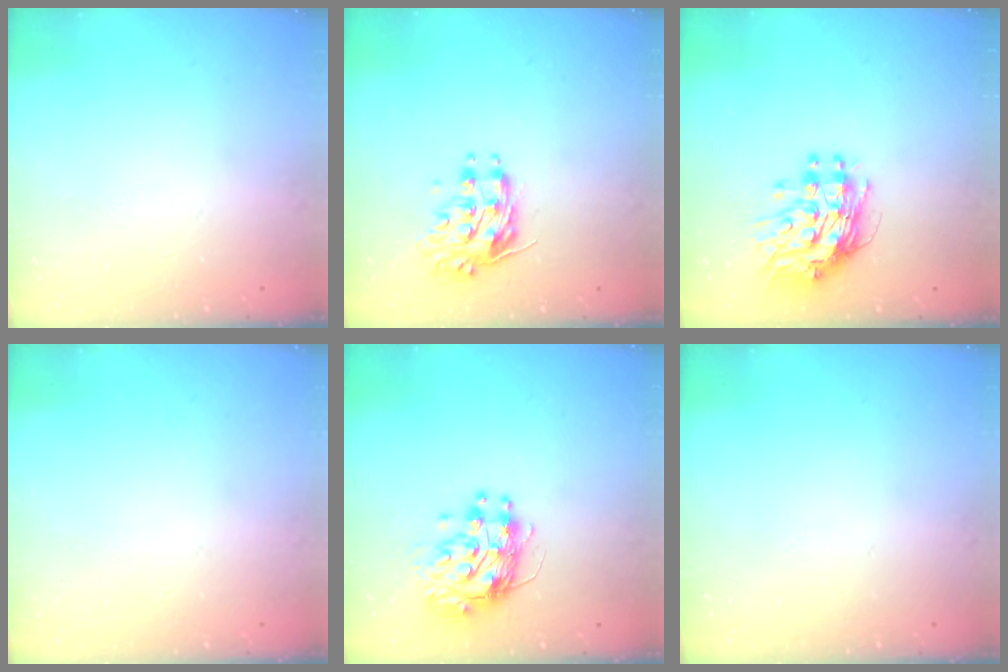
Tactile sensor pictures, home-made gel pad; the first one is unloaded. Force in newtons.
{"total": 10.4, "press": 10.4, "slide": 0.5}
{"total": 11.4, "press": 11.3, "slide": 1.0}
{"total": 0.0}
{"total": 9.1, "press": 9.1, "slide": 0.8}
{"total": 0.0}